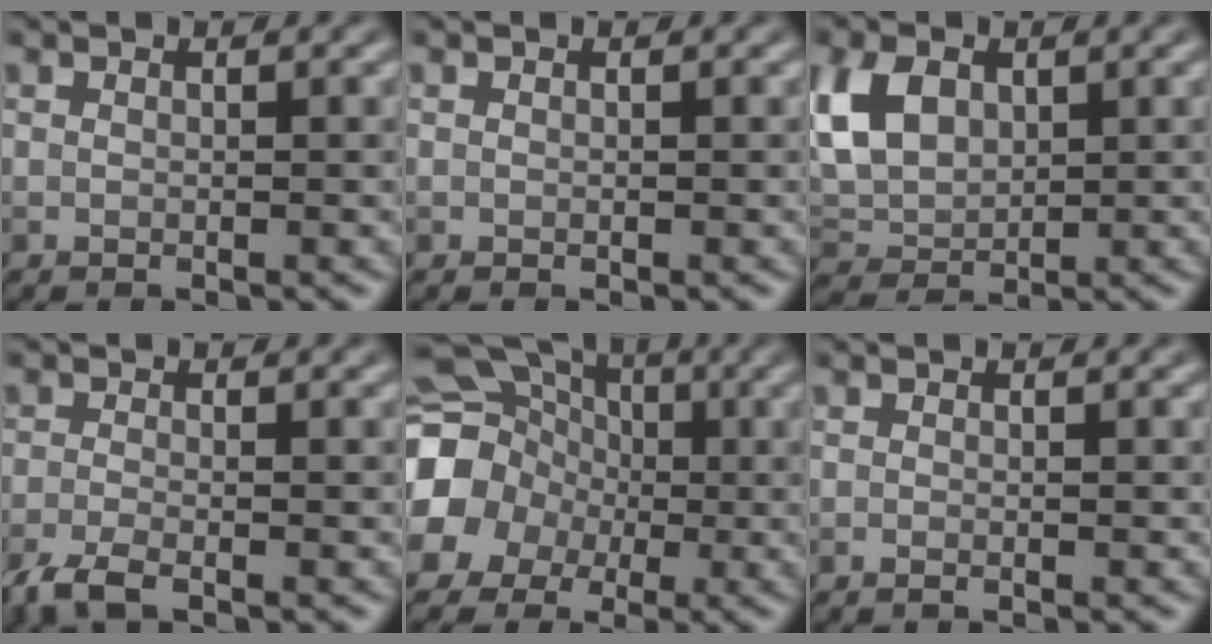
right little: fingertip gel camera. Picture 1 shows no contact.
{"total": 0.0}
{"total": 5.3, "force": [1.4, 3.8, 3.5], "torque": [-0.080, 0.003, 0.028]}
{"total": 3.0, "force": [-2.1, 0.8, 2.1], "torque": [-0.048, -0.010, -0.050]}
{"total": 14.7, "force": [-1.9, 13.7, 4.9], "torque": [-0.130, 0.005, -0.065]}
{"total": 0.6, "force": [-0.3, 0.1, 0.5], "torque": [-0.007, -0.004, -0.006]}